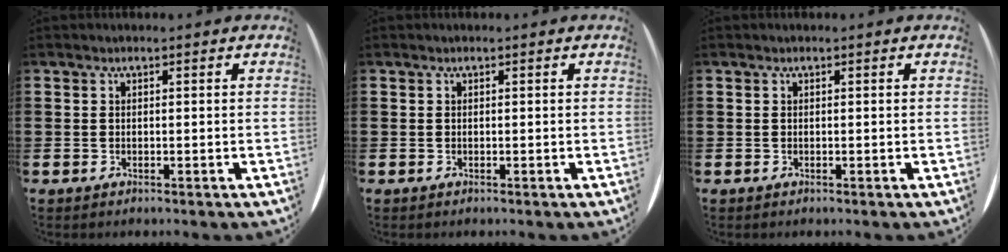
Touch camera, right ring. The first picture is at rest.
{"total": 0.0}
{"total": 0.0}